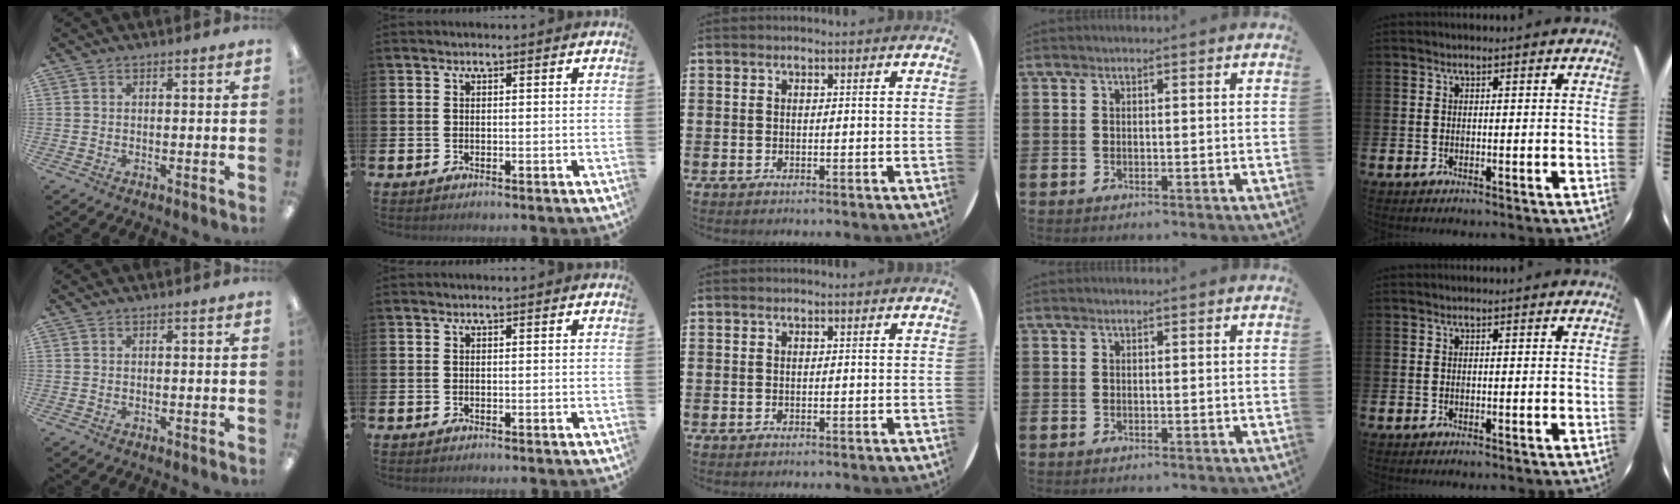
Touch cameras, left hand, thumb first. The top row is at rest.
{}